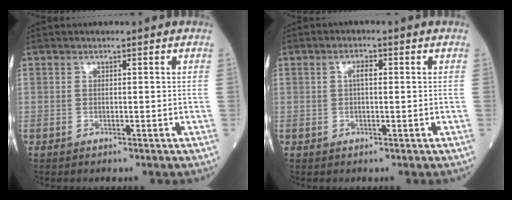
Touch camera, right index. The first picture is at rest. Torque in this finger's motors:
{"motor_torque": [0.16, -0.03, 0.00, 0.03]}